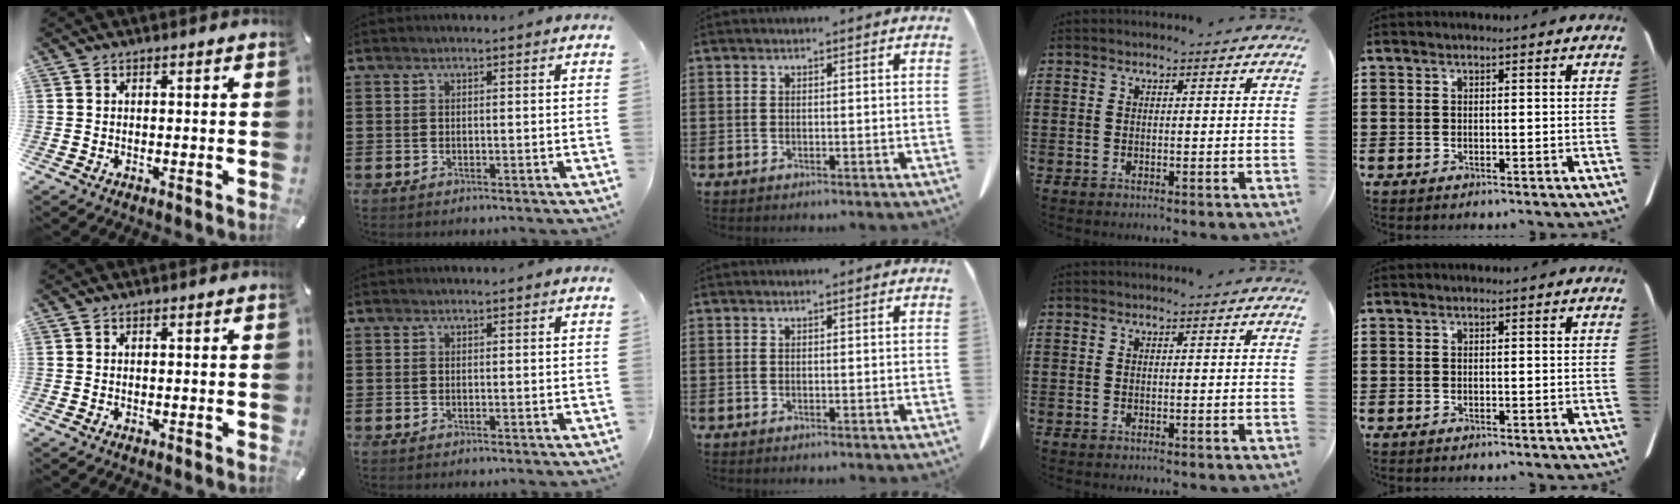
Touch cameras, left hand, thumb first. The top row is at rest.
{}